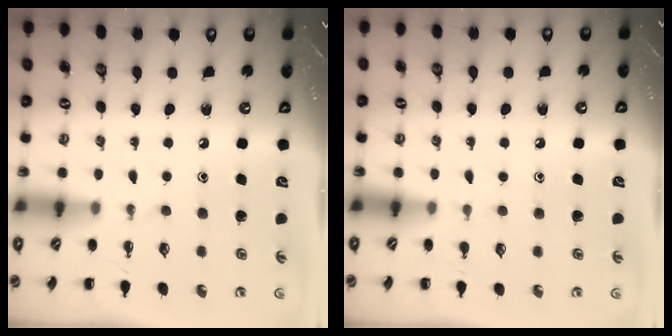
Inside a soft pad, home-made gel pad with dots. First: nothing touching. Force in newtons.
{"total": 3.3, "press": 3.1, "slide": 1.2}